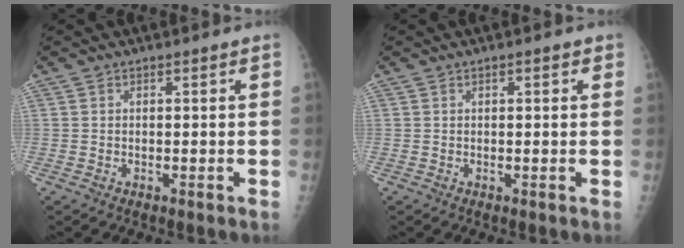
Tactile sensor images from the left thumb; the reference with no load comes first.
{"total": 1.3, "force": [0.6, 0.6, 1.0], "torque": [-0.010, 0.001, 0.006]}